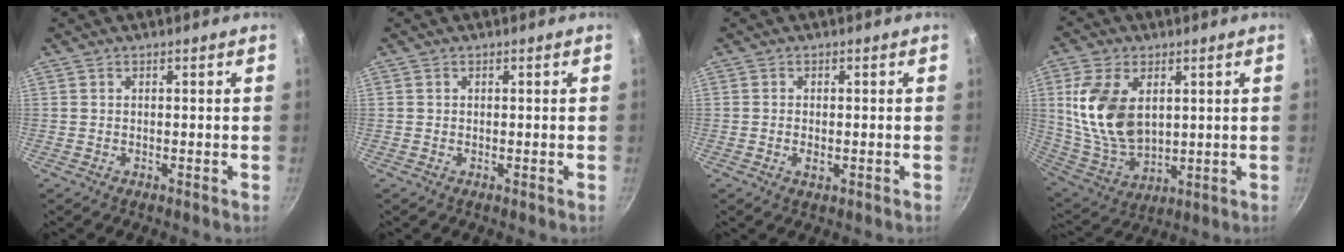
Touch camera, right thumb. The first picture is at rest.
{"total": 0.0}
{"total": 2.0, "force": [-0.4, 1.1, 1.6], "torque": [-0.030, -0.001, -0.008]}
{"total": 16.2, "force": [3.0, 10.6, 11.9], "torque": [-0.209, -0.019, 0.074]}